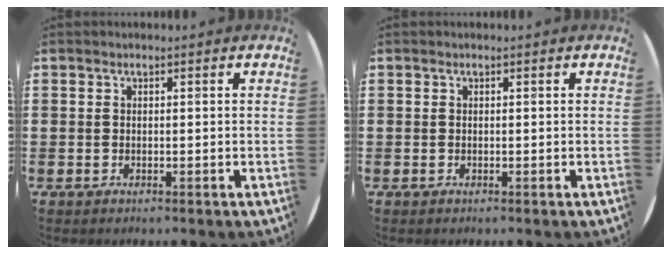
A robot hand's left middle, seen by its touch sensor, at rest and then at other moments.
{"total": 0.0}